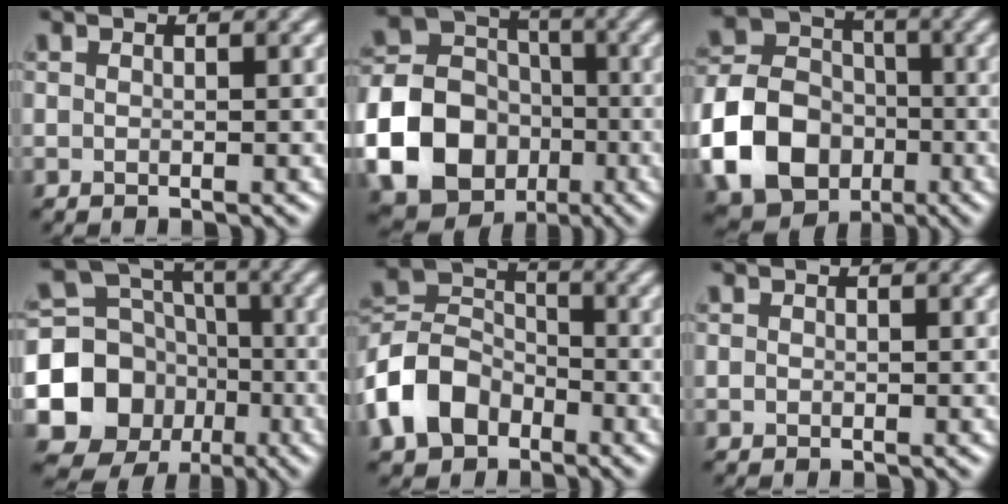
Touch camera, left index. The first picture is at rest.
{"total": 12.3, "force": [-4.5, 10.1, 5.4], "torque": [-0.139, -0.030, -0.096]}
{"total": 9.9, "force": [-3.9, 7.6, 4.9], "torque": [-0.123, -0.006, -0.071]}
{"total": 10.2, "force": [-3.6, 9.1, 2.9], "torque": [-0.086, -0.017, -0.072]}
{"total": 6.3, "force": [-3.9, 4.2, 2.6], "torque": [-0.066, 0.008, -0.079]}
{"total": 0.6, "force": [-0.2, -0.3, -0.5], "torque": [0.000, 0.004, 0.006]}